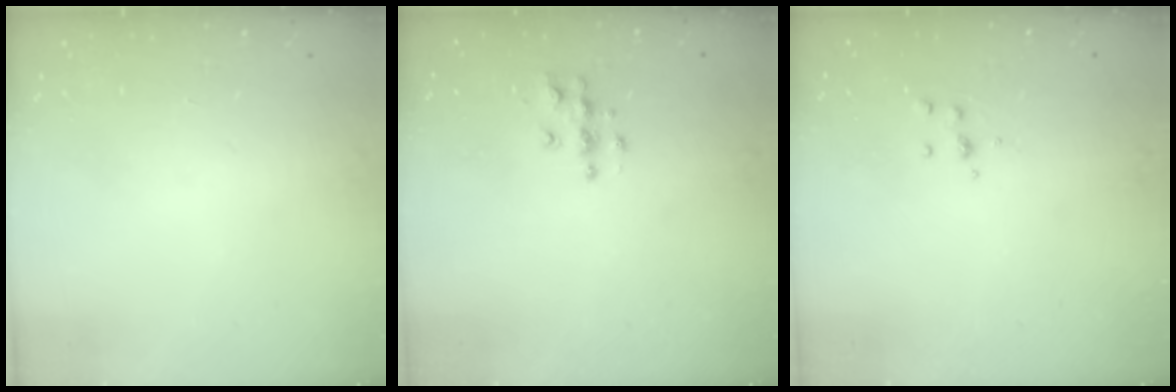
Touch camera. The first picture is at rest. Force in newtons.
{"total": 5.0, "press": 5.0, "slide": 0.2}
{"total": 4.1, "press": 4.1, "slide": 0.6}